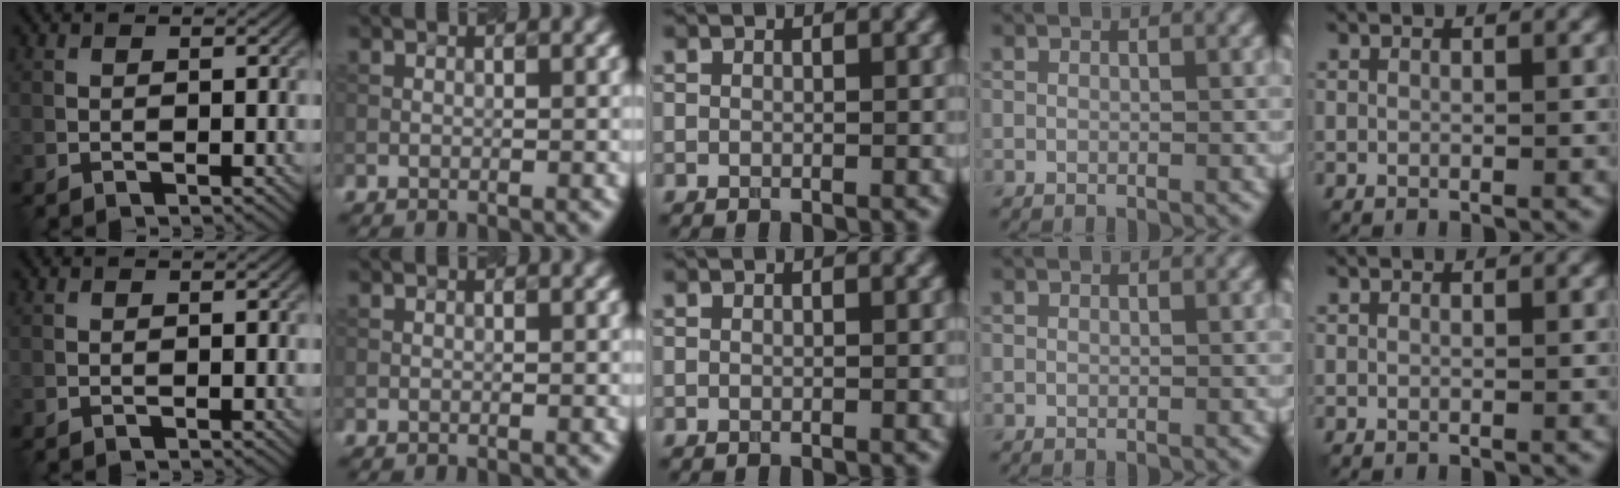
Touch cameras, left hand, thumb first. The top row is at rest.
{}